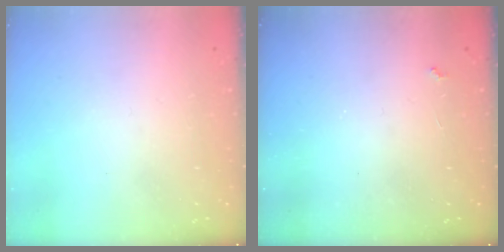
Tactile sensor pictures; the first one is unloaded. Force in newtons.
{"total": 2.3, "press": 2.3, "slide": 0.4}